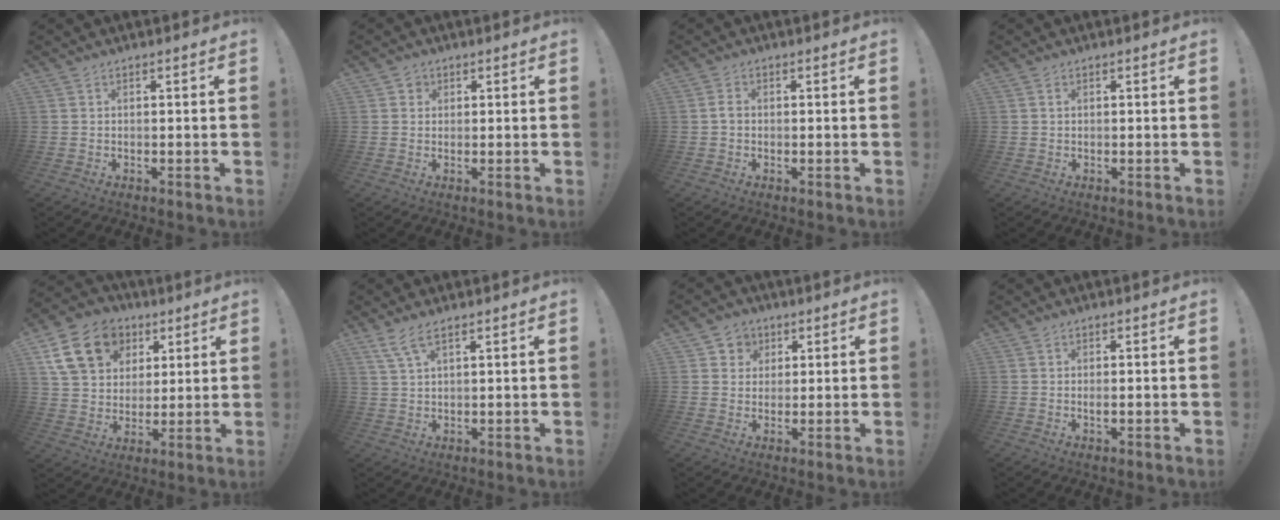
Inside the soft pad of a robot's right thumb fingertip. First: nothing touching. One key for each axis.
{"total": 2.0, "fx": 0.8, "fy": 1.8, "fz": 0.4, "tx": -0.006, "ty": 0.000, "tz": 0.013}
{"total": 1.7, "fx": -0.2, "fy": 1.2, "fz": 1.2, "tx": -0.022, "ty": 0.006, "tz": -0.004}
{"total": 0.6, "fx": 0.1, "fy": 0.4, "fz": 0.4, "tx": -0.007, "ty": 0.003, "tz": 0.002}
{"total": 17.9, "fx": 7.6, "fy": 13.8, "fz": 8.5, "tx": -0.126, "ty": -0.023, "tz": 0.158}
{"total": 5.3, "fx": 3.5, "fy": 1.5, "fz": 3.8, "tx": -0.079, "ty": -0.008, "tz": 0.066}
{"total": 5.1, "fx": 1.6, "fy": 4.8, "fz": 0.8, "tx": -0.012, "ty": -0.010, "tz": 0.030}
{"total": 1.0, "fx": -0.2, "fy": 0.0, "fz": 1.0, "tx": -0.018, "ty": -0.001, "tz": -0.004}